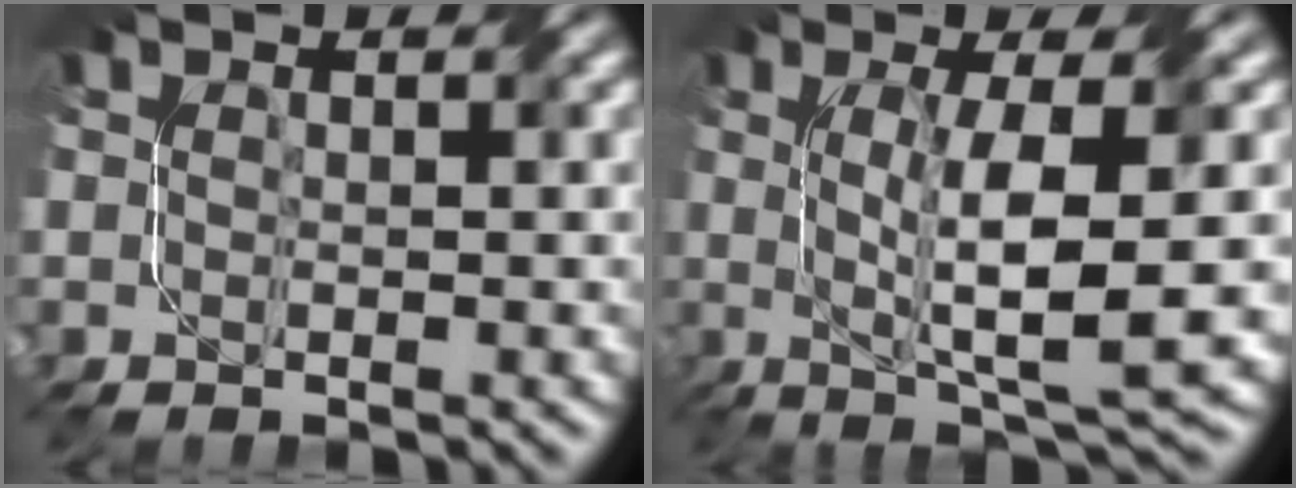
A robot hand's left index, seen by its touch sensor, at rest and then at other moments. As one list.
[{"total": 8.4, "force": [0.0, 1.5, 8.3], "torque": [-0.135, 0.001, 0.007]}]